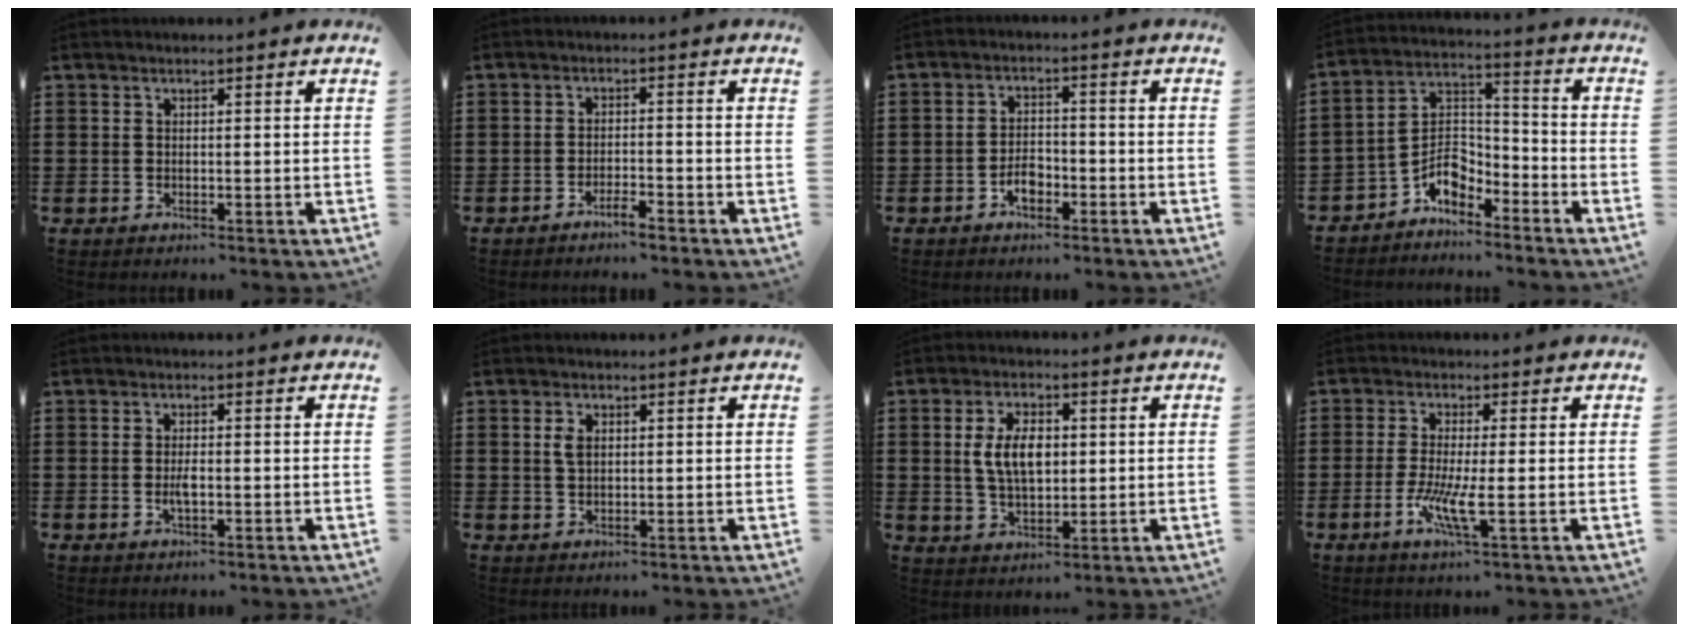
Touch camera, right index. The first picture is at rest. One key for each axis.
{"total": 2.4, "fx": -2.2, "fy": 0.1, "fz": 1.0, "tx": -0.022, "ty": 0.000, "tz": -0.042}
{"total": 3.3, "fx": -1.9, "fy": 1.8, "fz": 2.0, "tx": -0.044, "ty": 0.002, "tz": -0.040}
{"total": 5.9, "fx": -4.2, "fy": 3.2, "fz": 2.6, "tx": -0.059, "ty": 0.002, "tz": -0.087}
{"total": 2.2, "fx": -0.5, "fy": 0.6, "fz": 2.1, "tx": -0.045, "ty": -0.003, "tz": -0.012}
{"total": 2.3, "fx": 0.6, "fy": 1.2, "fz": 1.8, "tx": -0.039, "ty": 0.006, "tz": 0.010}
{"total": 7.1, "fx": 0.8, "fy": 4.0, "fz": 5.9, "tx": -0.111, "ty": 0.005, "tz": 0.007}
{"total": 5.7, "fx": -1.8, "fy": 0.5, "fz": 5.4, "tx": -0.111, "ty": -0.017, "tz": -0.037}